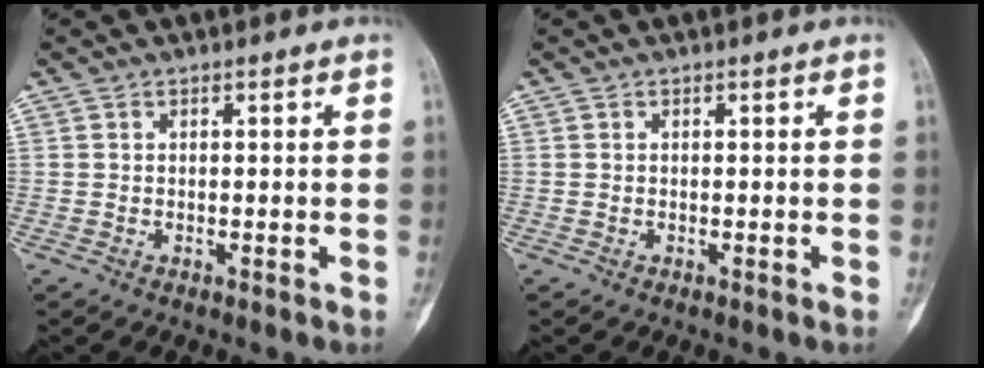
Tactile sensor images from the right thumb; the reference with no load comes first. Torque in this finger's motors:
{"motor_torque": [-0.10, 0.29, 0.25, -0.07, -0.01]}